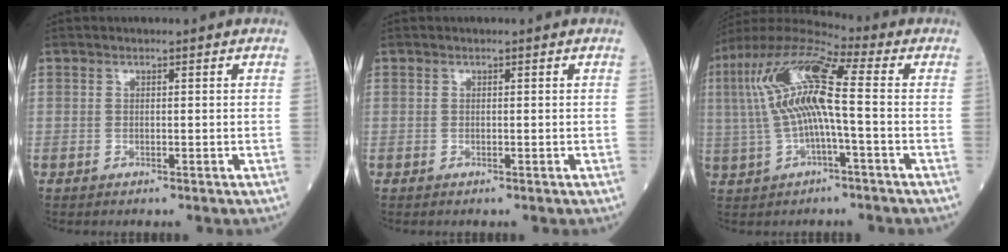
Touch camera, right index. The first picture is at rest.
{"total": 0.0}
{"total": 13.8, "force": [0.7, 2.0, 13.6], "torque": [-0.282, 0.031, 0.005]}